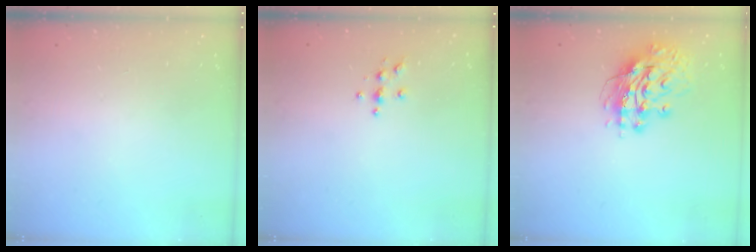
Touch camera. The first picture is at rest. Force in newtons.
{"total": 3.7, "press": 3.7, "slide": 0.4}
{"total": 13.5, "press": 13.4, "slide": 1.5}